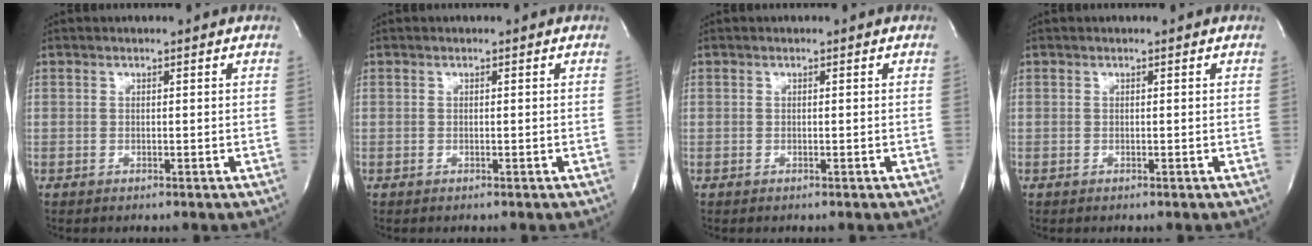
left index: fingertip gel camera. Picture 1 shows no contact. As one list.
[{"total": 0.0}, {"total": 0.0}, {"total": 0.0}]